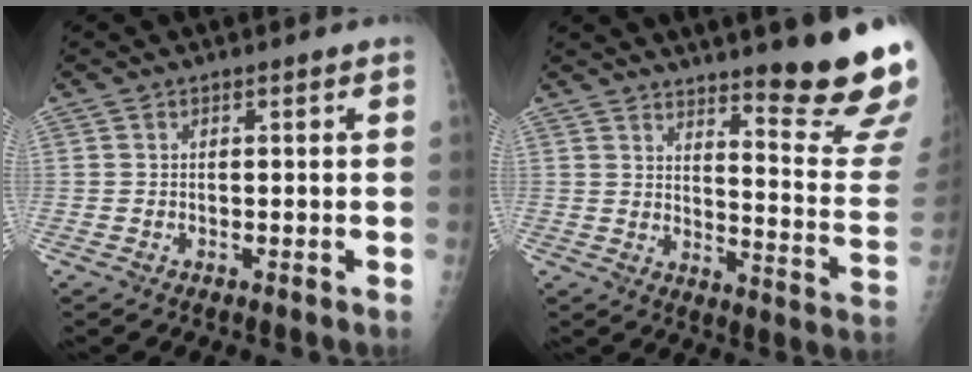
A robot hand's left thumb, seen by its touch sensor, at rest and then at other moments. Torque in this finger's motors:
{"motor_torque": [2.90, 1.95, 0.17, -0.72, 0.37]}